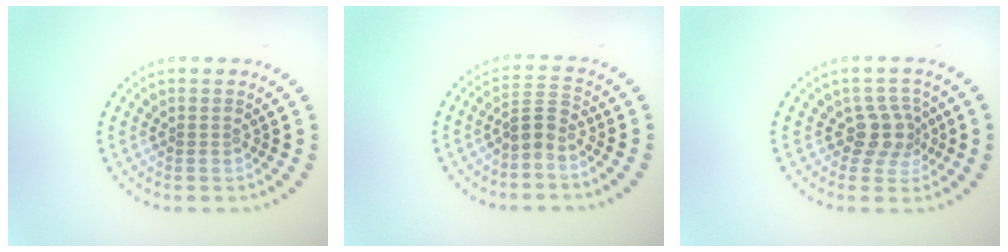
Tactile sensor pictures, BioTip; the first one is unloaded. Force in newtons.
{"total": 2.3, "press": 1.6, "slide": 1.6}
{"total": 2.8, "press": 2.1, "slide": 1.8}